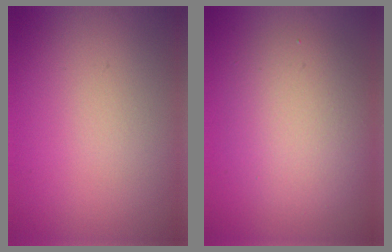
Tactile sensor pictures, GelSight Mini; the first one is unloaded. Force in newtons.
{"total": 4.9, "press": 4.9, "slide": 0.2}